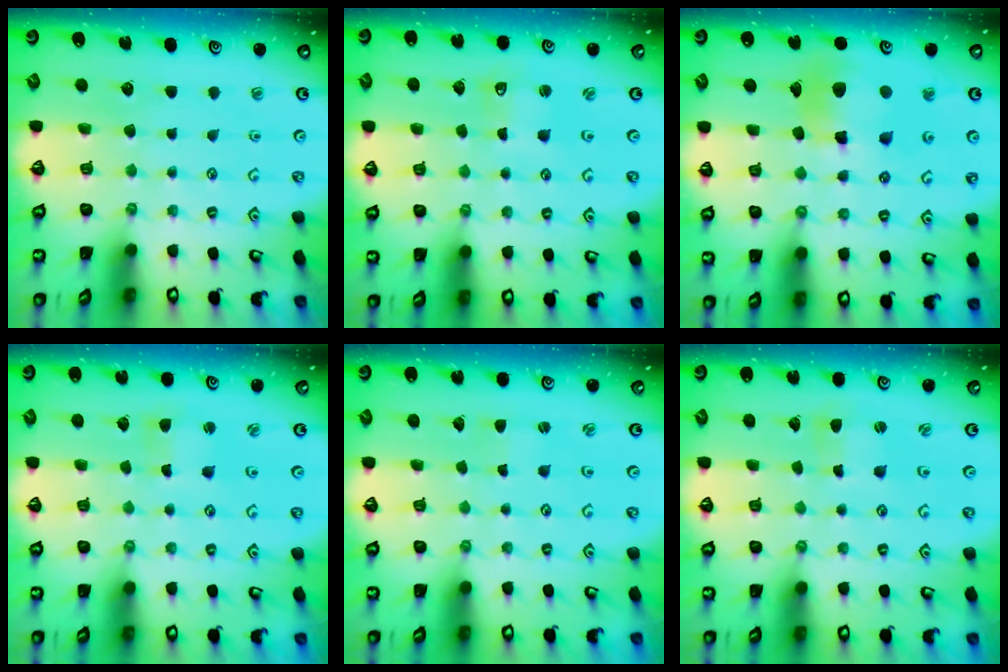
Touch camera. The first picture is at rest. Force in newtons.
{"total": 1.9, "press": 1.9, "slide": 0.3}
{"total": 12.8, "press": 12.7, "slide": 1.5}
{"total": 1.5, "press": 1.5, "slide": 0.3}
{"total": 0.6, "press": 0.6, "slide": 0.1}
{"total": 1.5, "press": 1.4, "slide": 0.2}